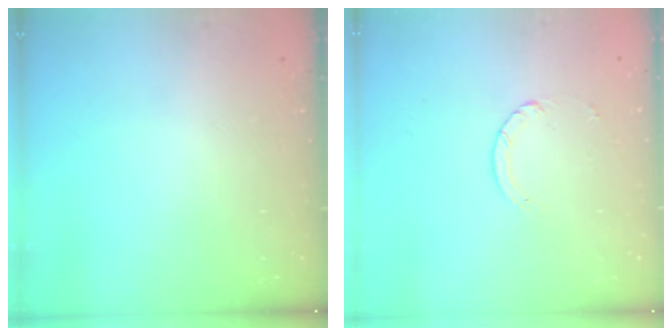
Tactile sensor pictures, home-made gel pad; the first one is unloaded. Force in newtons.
{"total": 2.5, "press": 2.4, "slide": 0.2}